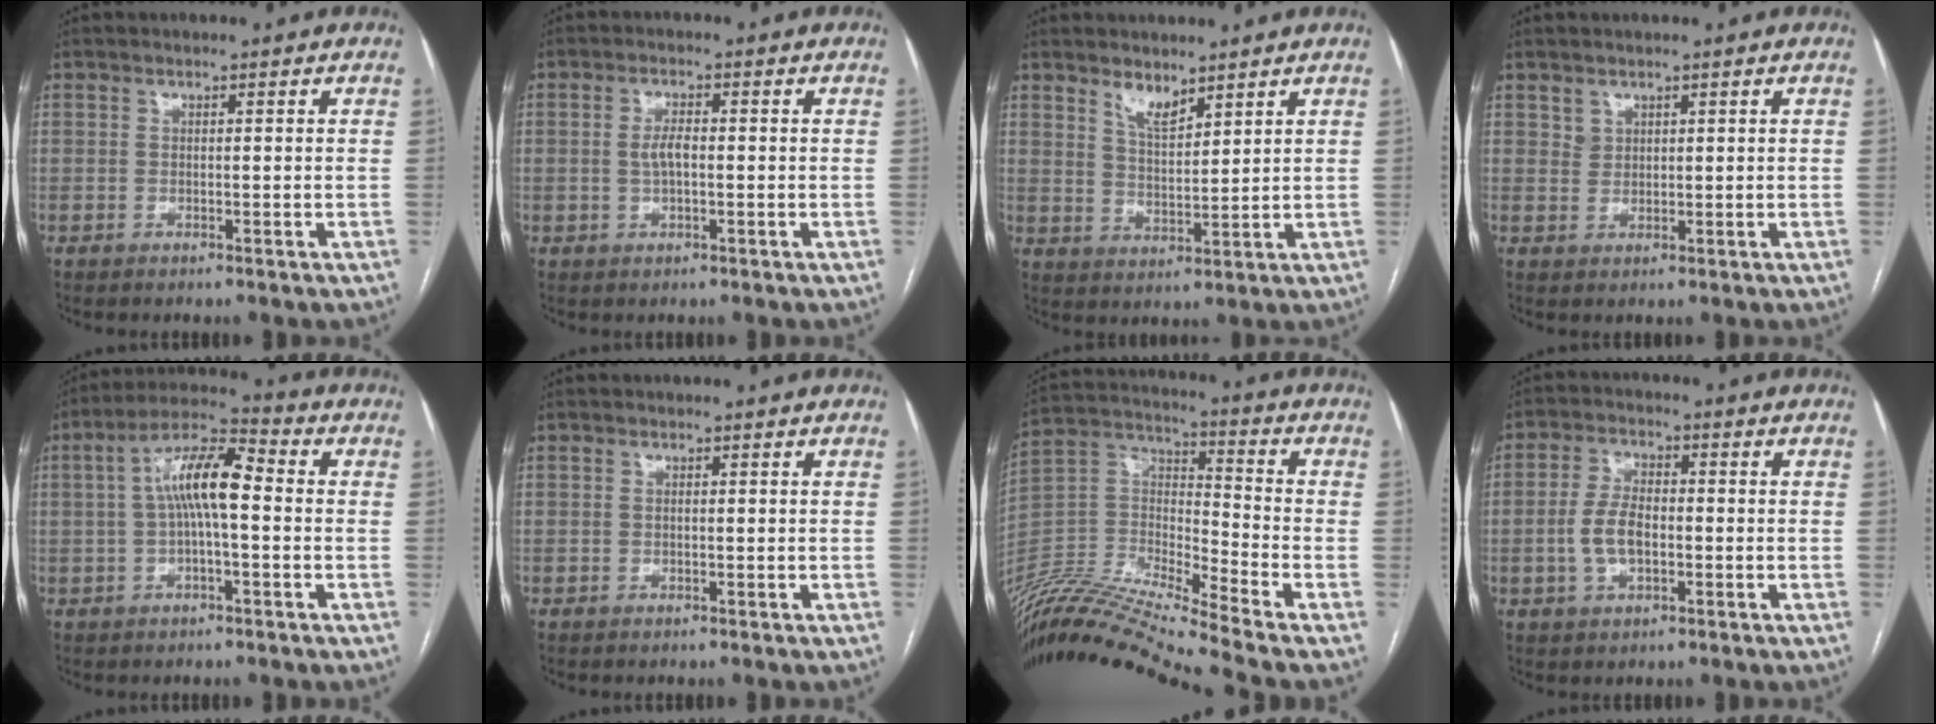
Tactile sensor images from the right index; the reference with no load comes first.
{"total": 2.8, "force": [-0.1, 1.0, 2.6], "torque": [-0.056, 0.003, -0.001]}
{"total": 4.3, "force": [3.4, 1.4, 2.2], "torque": [-0.044, -0.007, 0.067]}
{"total": 1.5, "force": [1.2, 1.0, 0.1], "torque": [0.006, 0.001, 0.022]}
{"total": 9.4, "force": [0.3, 2.2, 9.1], "torque": [-0.171, 0.032, 0.001]}
{"total": 0.0}
{"total": 19.0, "force": [-17.4, -2.2, 7.5], "torque": [-0.155, 0.014, -0.323]}
{"total": 5.8, "force": [-1.1, 2.9, 4.9], "torque": [-0.108, 0.010, -0.017]}